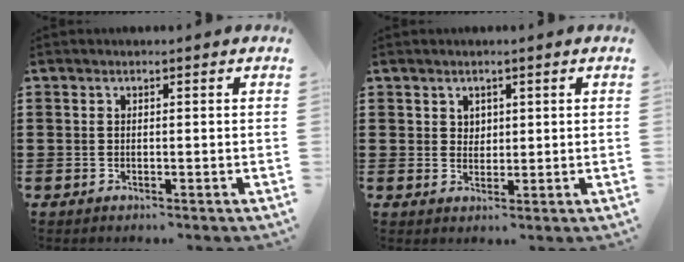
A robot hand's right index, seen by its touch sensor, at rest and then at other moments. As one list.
[{"total": 1.9, "force": [1.2, 1.5, 0.3], "torque": [-0.011, 0.007, 0.022]}]